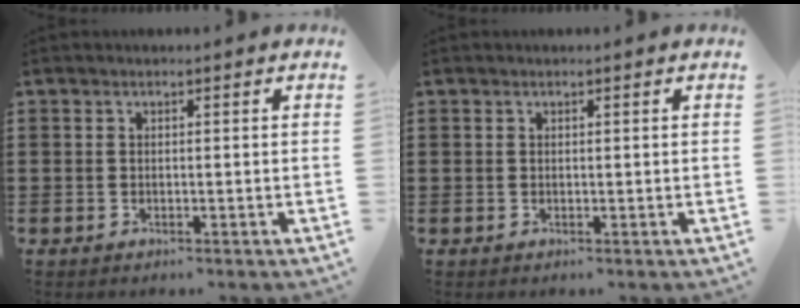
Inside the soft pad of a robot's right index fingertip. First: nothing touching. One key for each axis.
{"total": 0.0}